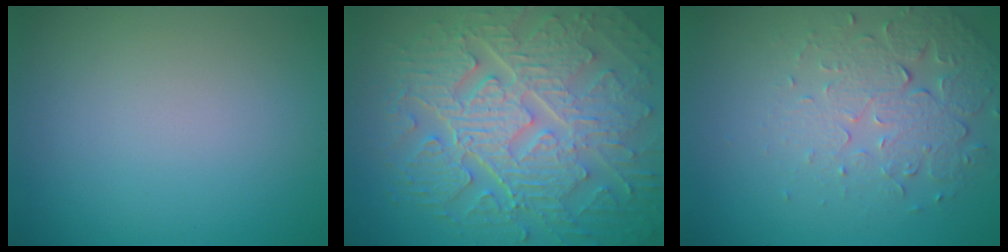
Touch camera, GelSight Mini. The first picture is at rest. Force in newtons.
{"total": 10.6, "press": 7.0, "slide": 8.0}
{"total": 5.1, "press": 3.5, "slide": 3.7}